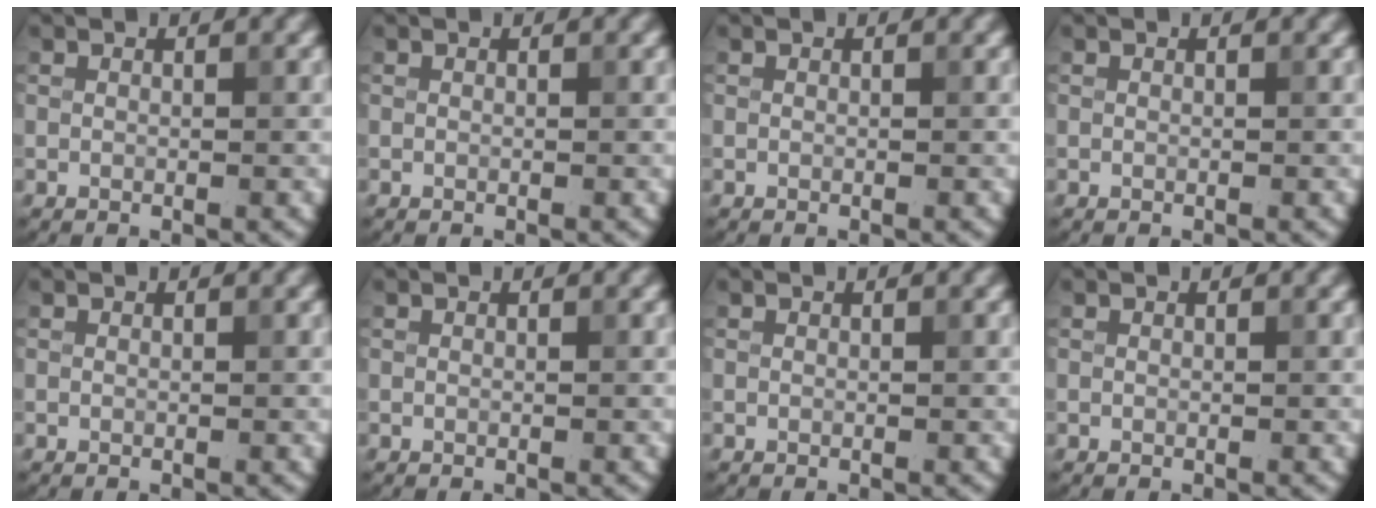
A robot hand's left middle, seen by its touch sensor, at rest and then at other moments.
{"total": 0.0}
{"total": 0.0}
{"total": 0.0}
{"total": 0.0}
{"total": 0.0}
{"total": 0.0}
{"total": 0.0}